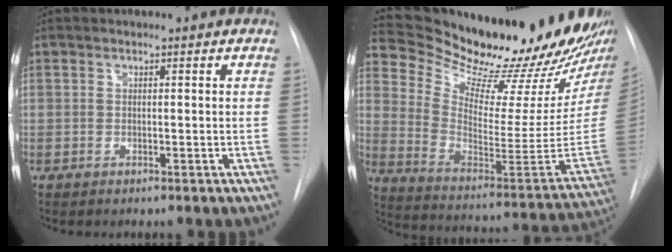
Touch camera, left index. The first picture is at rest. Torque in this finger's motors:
{"motor_torque": [-0.67, -0.84, 0.08, -0.01]}